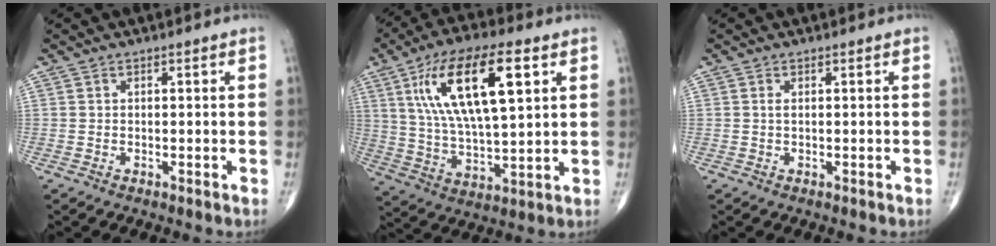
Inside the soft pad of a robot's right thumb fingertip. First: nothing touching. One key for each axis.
{"total": 19.6, "fx": 7.0, "fy": 7.0, "fz": 17.0, "tx": -0.299, "ty": -0.007, "tz": 0.125}
{"total": 0.6, "fx": 0.1, "fy": 0.2, "fz": 0.6, "tx": -0.015, "ty": -0.001, "tz": 0.000}